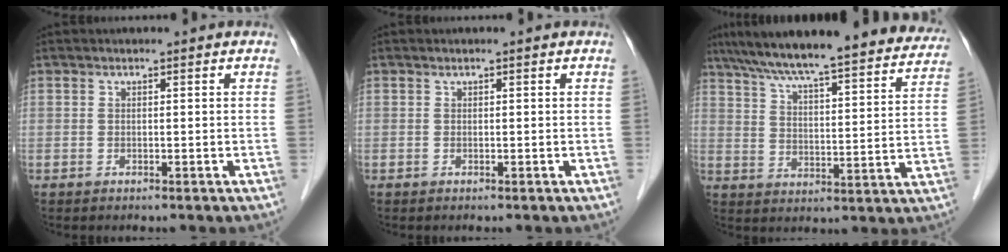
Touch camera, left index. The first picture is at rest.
{"total": 0.0}
{"total": 28.8, "force": [25.4, 4.2, 13.0], "torque": [-0.207, -0.017, 0.326]}